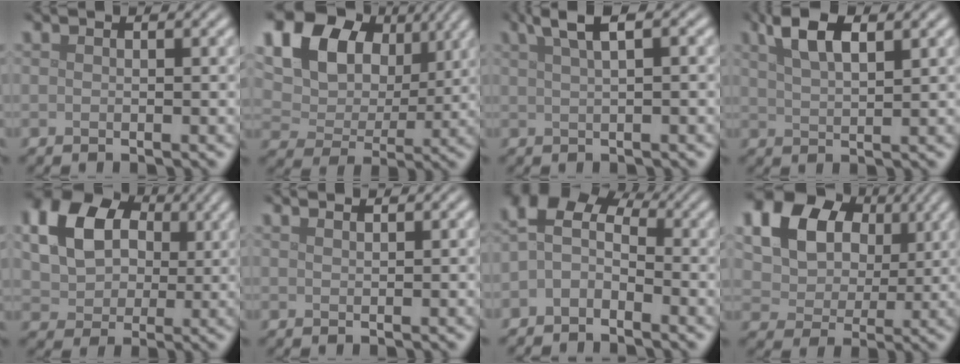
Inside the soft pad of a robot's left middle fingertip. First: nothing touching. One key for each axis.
{"total": 15.5, "fx": 7.2, "fy": 10.9, "fz": 8.4, "tx": -0.194, "ty": 0.056, "tz": 0.131}
{"total": 3.6, "fx": 2.0, "fy": 1.0, "fz": 2.8, "tx": -0.037, "ty": 0.014, "tz": 0.031}
{"total": 4.5, "fx": 2.6, "fy": 1.6, "fz": 3.4, "tx": -0.066, "ty": 0.009, "tz": 0.045}
{"total": 13.0, "fx": 4.5, "fy": 9.9, "fz": 7.1, "tx": -0.150, "ty": 0.034, "tz": 0.088}
{"total": 1.2, "fx": 1.1, "fy": 0.3, "fz": 0.5, "tx": -0.001, "ty": -0.002, "tz": 0.009}
{"total": 4.1, "fx": -0.9, "fy": 2.8, "fz": 2.9, "tx": -0.056, "ty": 0.011, "tz": -0.033}
{"total": 19.6, "fx": 8.8, "fy": 14.9, "fz": 9.2, "tx": -0.220, "ty": 0.028, "tz": 0.160}